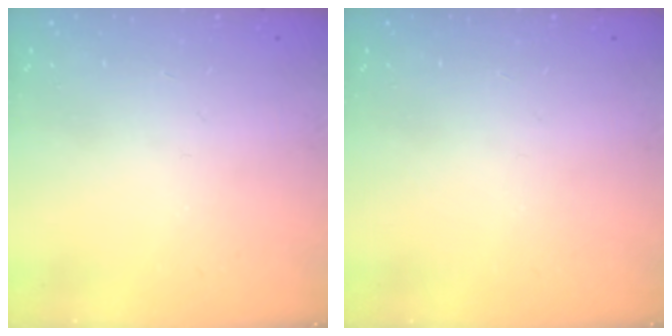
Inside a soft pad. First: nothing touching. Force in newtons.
{"total": 0.0}